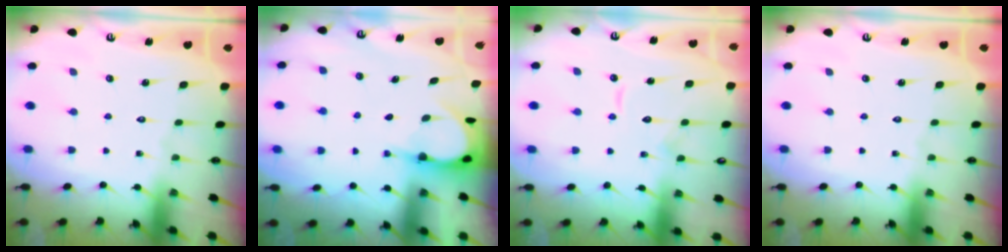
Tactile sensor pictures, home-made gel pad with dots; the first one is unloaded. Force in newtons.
{"total": 3.7, "press": 3.7, "slide": 0.2}
{"total": 8.3, "press": 8.3, "slide": 0.6}
{"total": 0.0}